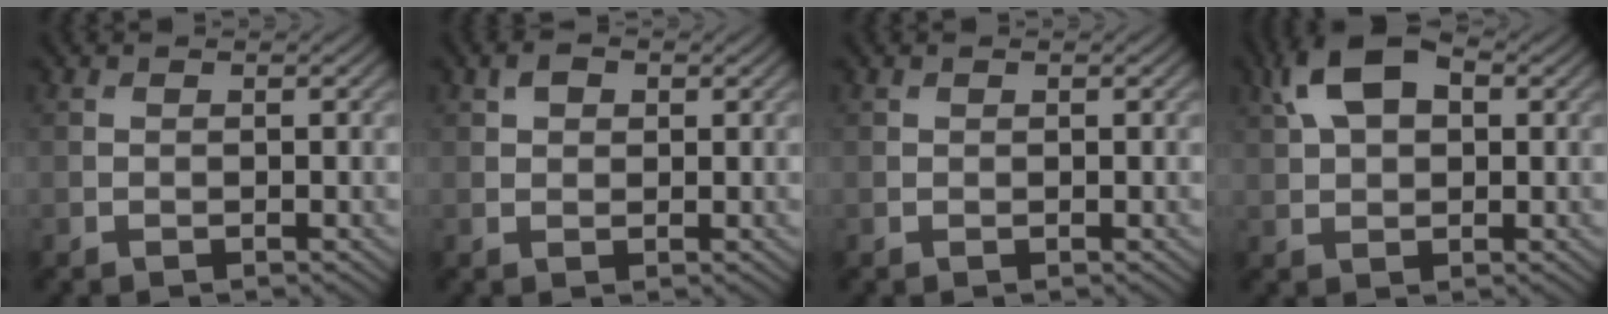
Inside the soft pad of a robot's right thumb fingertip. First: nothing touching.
{"total": 1.9, "force": [0.9, 1.3, 1.0], "torque": [-0.021, 0.004, 0.014]}
{"total": 0.0}
{"total": 8.6, "force": [3.2, 4.8, 6.3], "torque": [-0.136, 0.023, 0.051]}